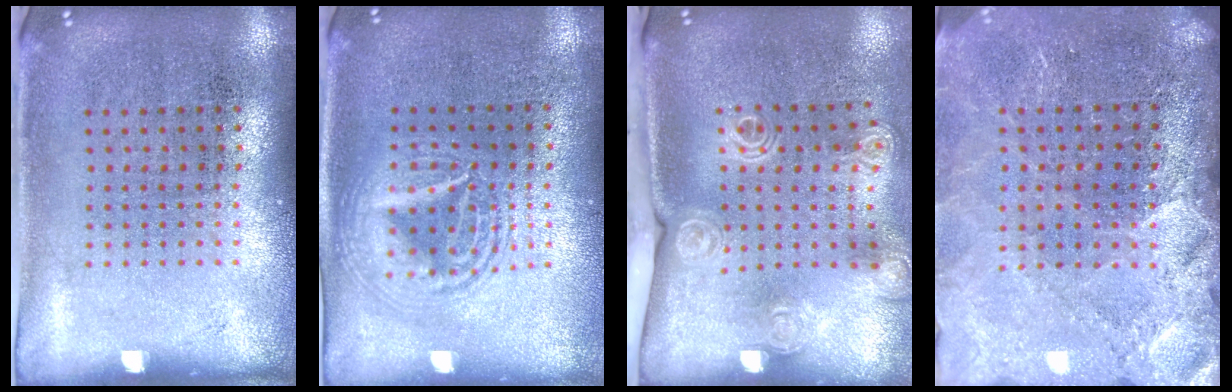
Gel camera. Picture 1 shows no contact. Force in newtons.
{"total": 2.6, "press": 2.6, "slide": 0.3}
{"total": 2.0, "press": 1.6, "slide": 1.3}
{"total": 3.5, "press": 3.1, "slide": 1.5}